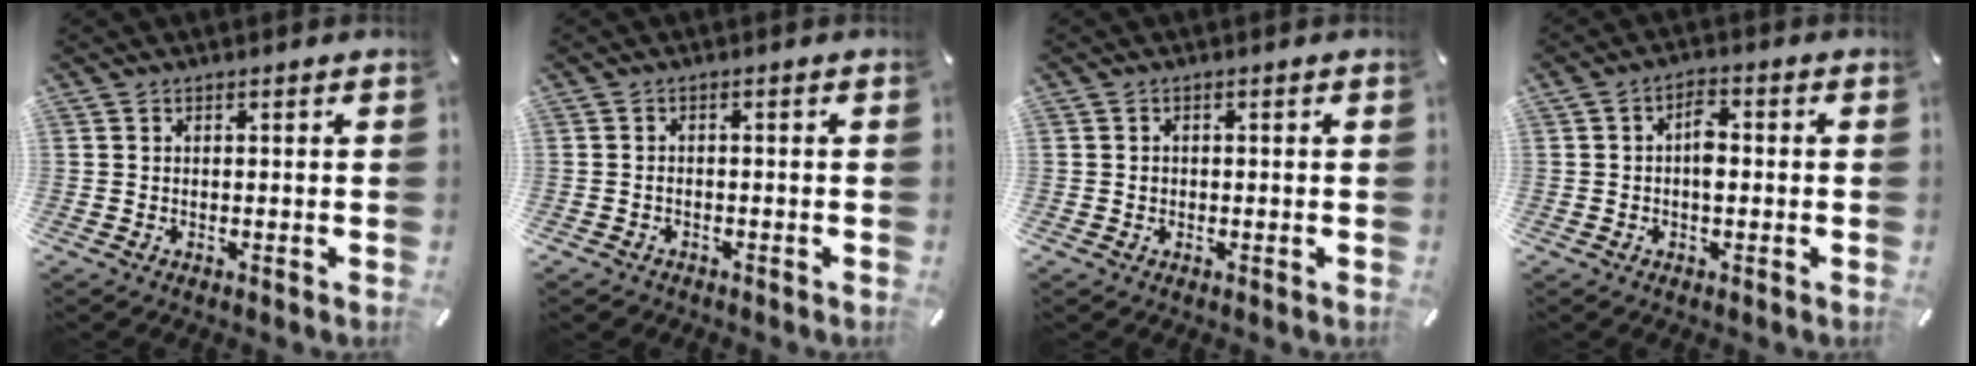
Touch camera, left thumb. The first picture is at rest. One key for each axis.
{"total": 1.4, "fx": -0.8, "fy": 1.0, "fz": 0.6, "tx": -0.014, "ty": 0.005, "tz": -0.018}
{"total": 1.0, "fx": -0.2, "fy": 0.9, "fz": 0.4, "tx": -0.007, "ty": 0.005, "tz": -0.006}
{"total": 4.2, "fx": -0.3, "fy": 2.3, "fz": 3.5, "tx": -0.060, "ty": 0.007, "tz": -0.007}